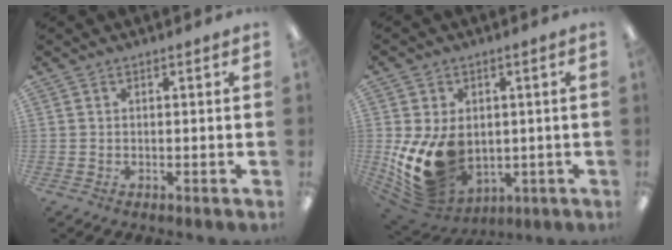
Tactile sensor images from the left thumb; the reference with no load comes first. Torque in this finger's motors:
{"motor_torque": [0.77, 2.50, 0.92, -0.88, 0.55]}